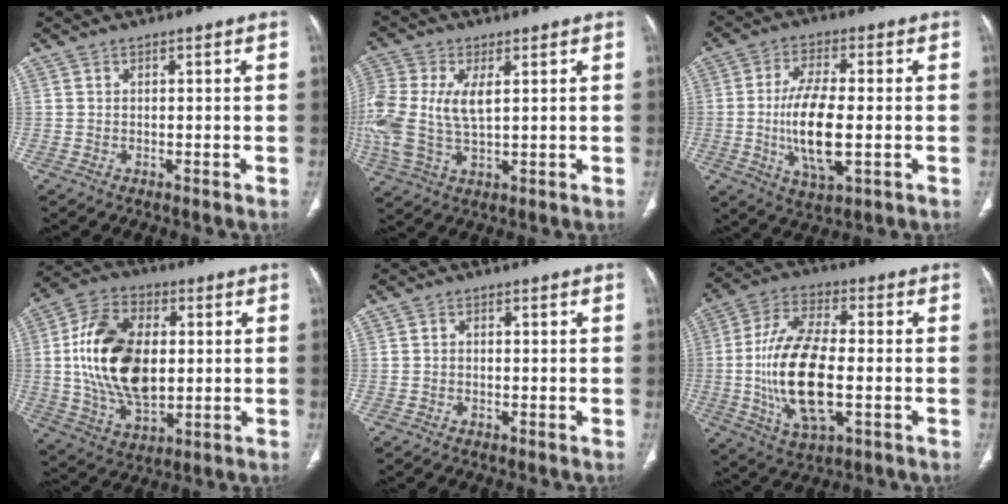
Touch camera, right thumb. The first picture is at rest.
{"total": 14.7, "force": [1.8, 7.8, 12.4], "torque": [-0.312, 0.000, 0.040]}
{"total": 12.6, "force": [-1.6, 4.8, 11.5], "torque": [-0.226, -0.004, -0.027]}
{"total": 19.4, "force": [1.3, 11.9, 15.2], "torque": [-0.271, 0.002, 0.030]}
{"total": 0.7, "force": [-0.2, 0.5, 0.4], "torque": [-0.004, 0.002, -0.007]}
{"total": 17.8, "force": [-2.4, 7.8, 15.9], "torque": [-0.317, 0.008, -0.041]}